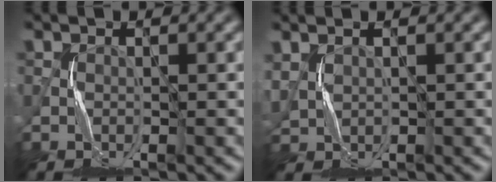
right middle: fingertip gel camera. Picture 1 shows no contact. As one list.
[{"total": 1.4, "force": [0.8, 1.0, 0.4], "torque": [-0.020, 0.004, 0.025]}]